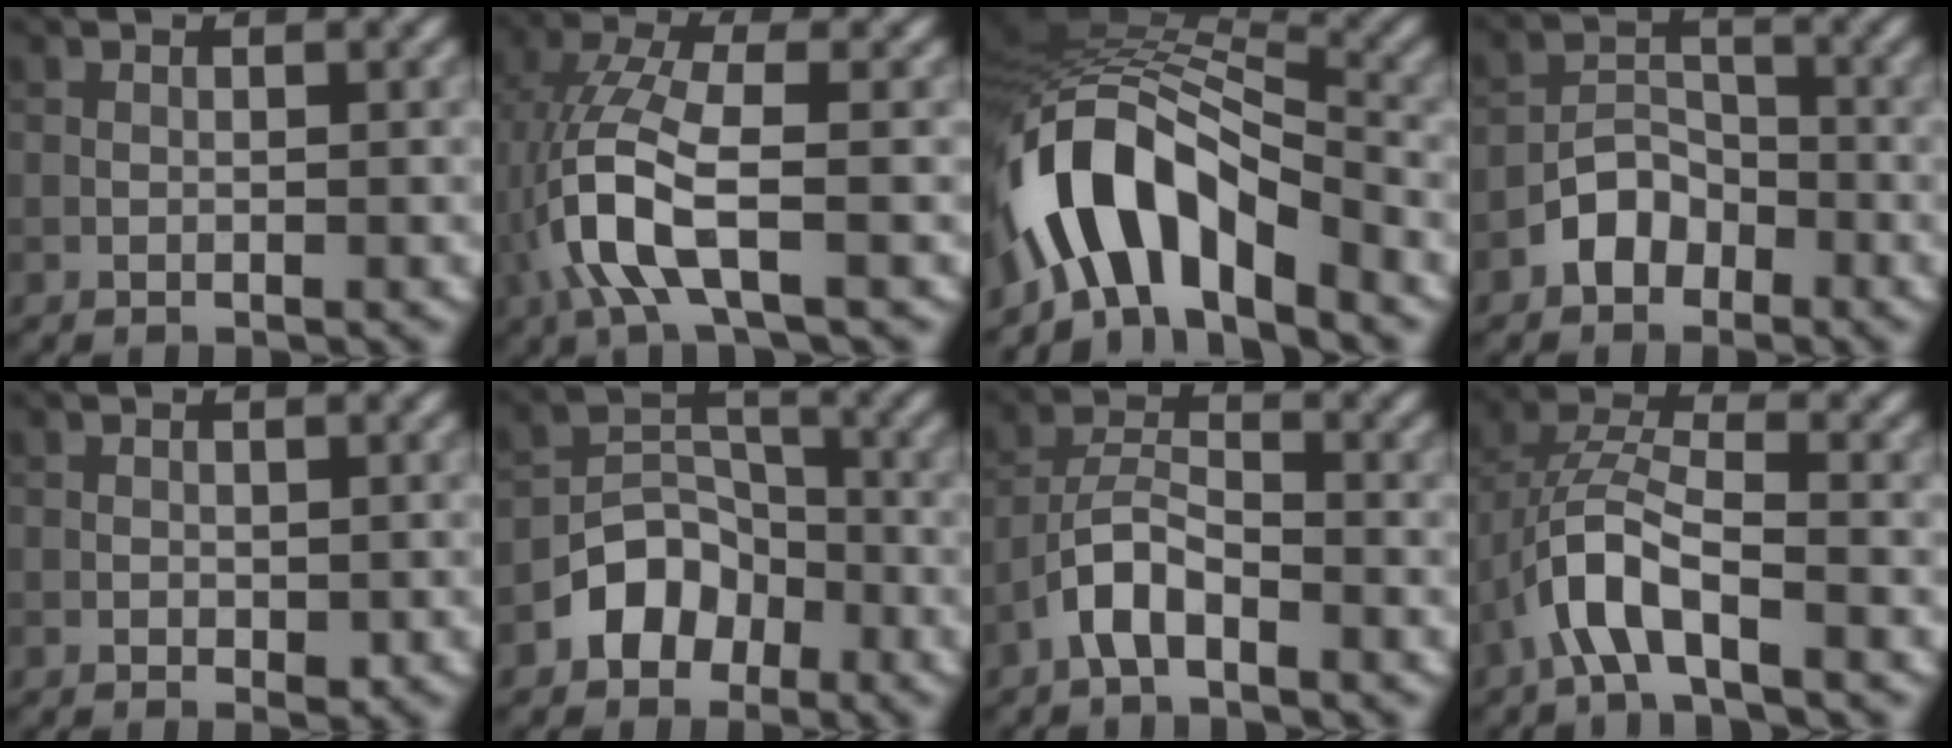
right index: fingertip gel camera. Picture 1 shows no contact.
{"total": 6.3, "force": [-1.7, 2.2, 5.7], "torque": [-0.133, 0.009, -0.038]}
{"total": 9.9, "force": [-5.3, 4.4, 7.1], "torque": [-0.125, 0.013, -0.101]}
{"total": 3.1, "force": [-2.0, 2.1, 1.1], "torque": [-0.012, 0.013, -0.040]}
{"total": 0.8, "force": [-0.1, 0.6, 0.5], "torque": [-0.005, -0.003, -0.001]}
{"total": 4.3, "force": [-2.5, 3.2, 1.6], "torque": [-0.017, 0.007, -0.047]}
{"total": 3.6, "force": [-2.3, 1.4, 2.3], "torque": [-0.046, 0.013, -0.054]}
{"total": 5.1, "force": [-2.4, 1.7, 4.1], "torque": [-0.086, 0.013, -0.049]}